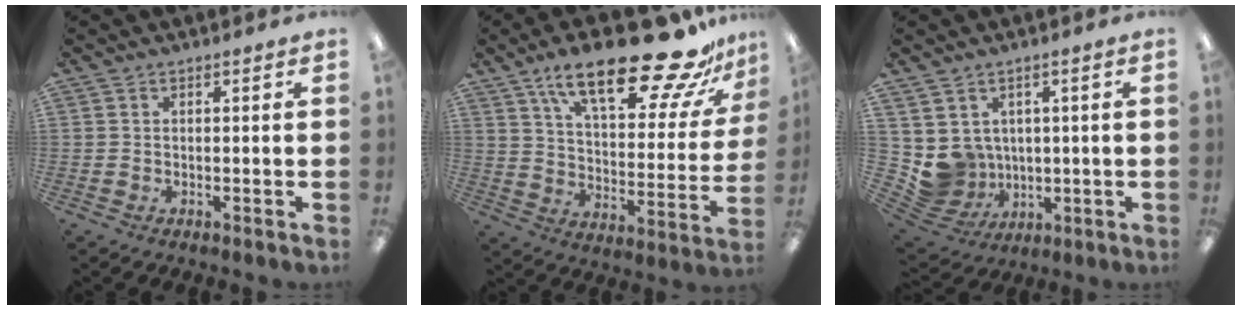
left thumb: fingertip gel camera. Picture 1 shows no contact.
{"total": 25.9, "force": [17.2, 8.1, 17.5], "torque": [-0.260, -0.107, 0.276]}
{"total": 6.7, "force": [2.1, 6.4, 0.4], "torque": [-0.046, -0.029, 0.051]}